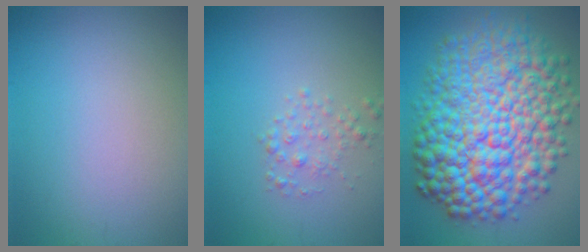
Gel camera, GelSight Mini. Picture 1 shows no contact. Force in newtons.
{"total": 1.4, "press": 1.4, "slide": 0.0}
{"total": 14.3, "press": 14.3, "slide": 0.1}